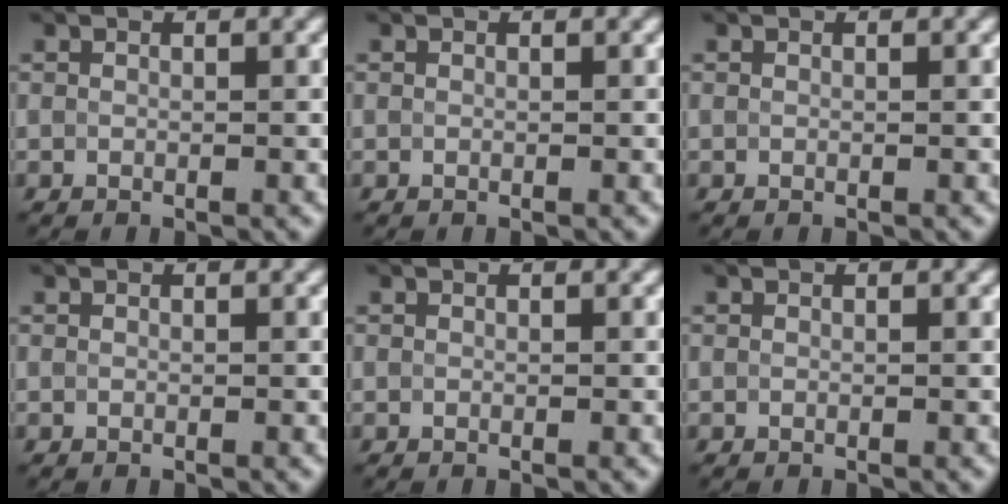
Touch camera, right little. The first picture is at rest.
{"total": 0.0}
{"total": 0.0}
{"total": 0.0}
{"total": 0.0}
{"total": 0.0}